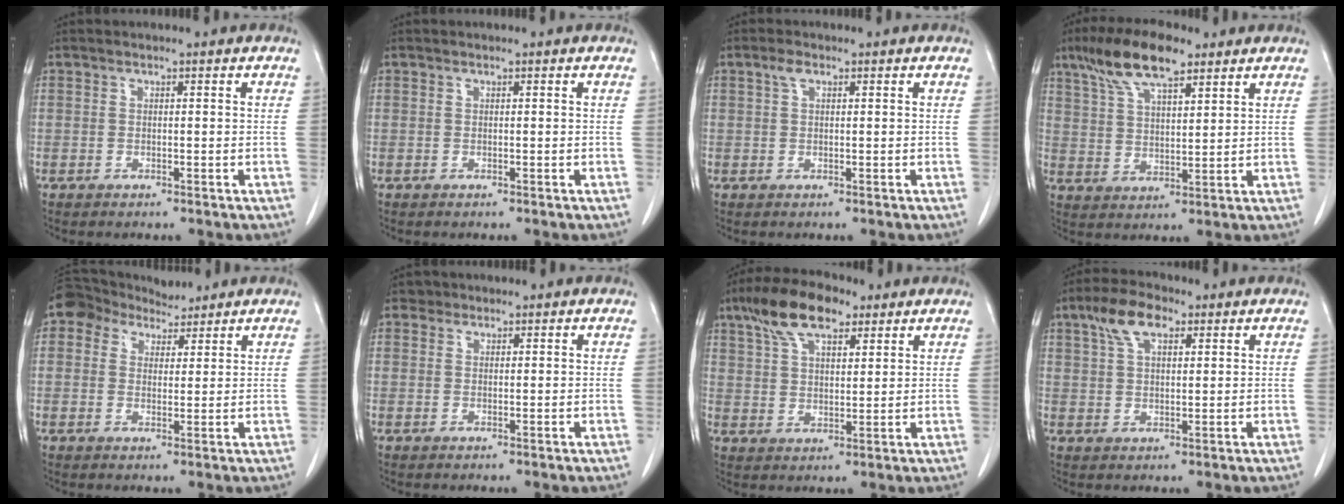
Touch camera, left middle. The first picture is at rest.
{"total": 0.0}
{"total": 1.5, "force": [0.8, 0.7, 1.1], "torque": [-0.025, 0.010, 0.015]}
{"total": 10.7, "force": [7.3, 2.9, 7.2], "torque": [-0.143, 0.019, 0.136]}
{"total": 5.5, "force": [5.0, 2.1, 0.7], "torque": [-0.019, 0.018, 0.091]}
{"total": 1.2, "force": [0.9, 0.8, -0.2], "torque": [0.007, 0.002, 0.011]}
{"total": 10.5, "force": [6.8, 4.0, 6.9], "torque": [-0.136, 0.024, 0.124]}
{"total": 6.6, "force": [3.7, 2.8, 4.7], "torque": [-0.096, 0.017, 0.069]}